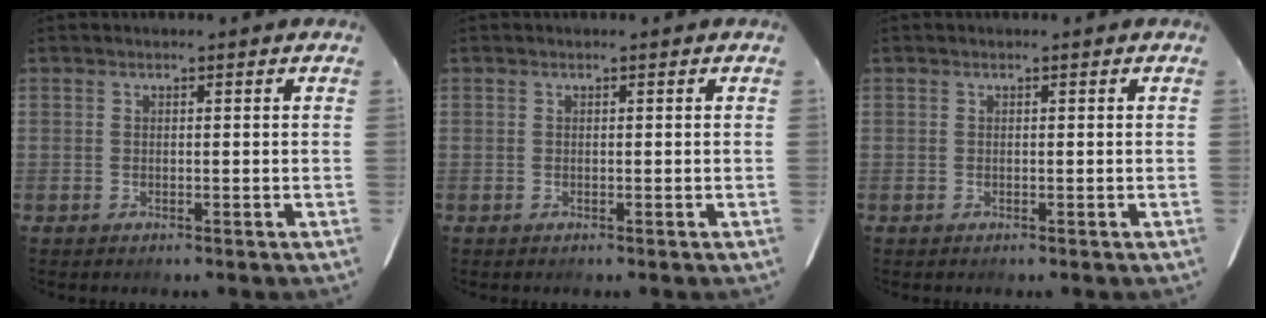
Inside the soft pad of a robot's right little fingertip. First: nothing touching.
{"total": 0.0}
{"total": 0.0}